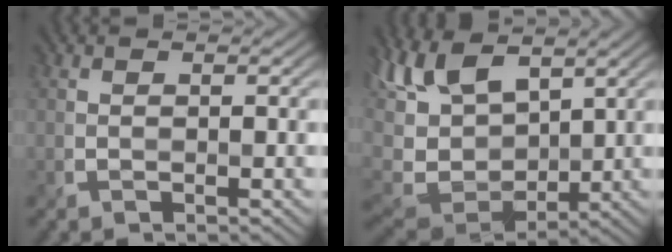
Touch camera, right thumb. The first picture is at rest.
{"total": 11.6, "force": [3.4, 6.3, 9.1], "torque": [-0.229, 0.004, 0.059]}